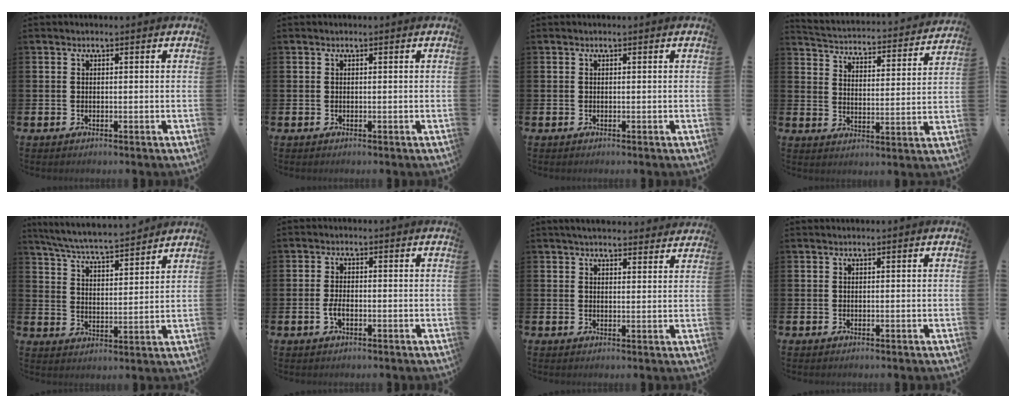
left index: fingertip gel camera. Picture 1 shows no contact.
{"total": 0.0}
{"total": 0.0}
{"total": 3.7, "force": [3.6, 0.7, 0.4], "torque": [-0.031, -0.040, 0.053]}
{"total": 6.4, "force": [6.2, 0.3, 1.4], "torque": [-0.054, -0.045, 0.107]}
{"total": 2.2, "force": [-0.7, 1.1, 1.8], "torque": [-0.029, 0.001, -0.015]}
{"total": 4.0, "force": [3.8, 0.7, 0.8], "torque": [-0.019, -0.015, 0.070]}
{"total": 0.0}